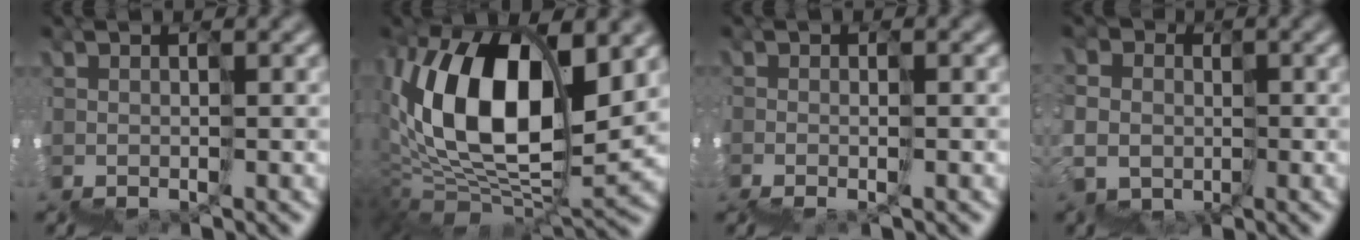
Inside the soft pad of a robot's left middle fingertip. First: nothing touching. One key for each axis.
{"total": 8.8, "fx": 3.1, "fy": 4.4, "fz": 6.9, "tx": -0.119, "ty": 0.017, "tz": 0.041}
{"total": 2.8, "fx": -1.0, "fy": 1.2, "fz": 2.3, "tx": -0.022, "ty": -0.011, "tz": -0.006}
{"total": 3.9, "fx": -0.5, "fy": 3.3, "fz": -2.0, "tx": 0.030, "ty": 0.005, "tz": -0.024}